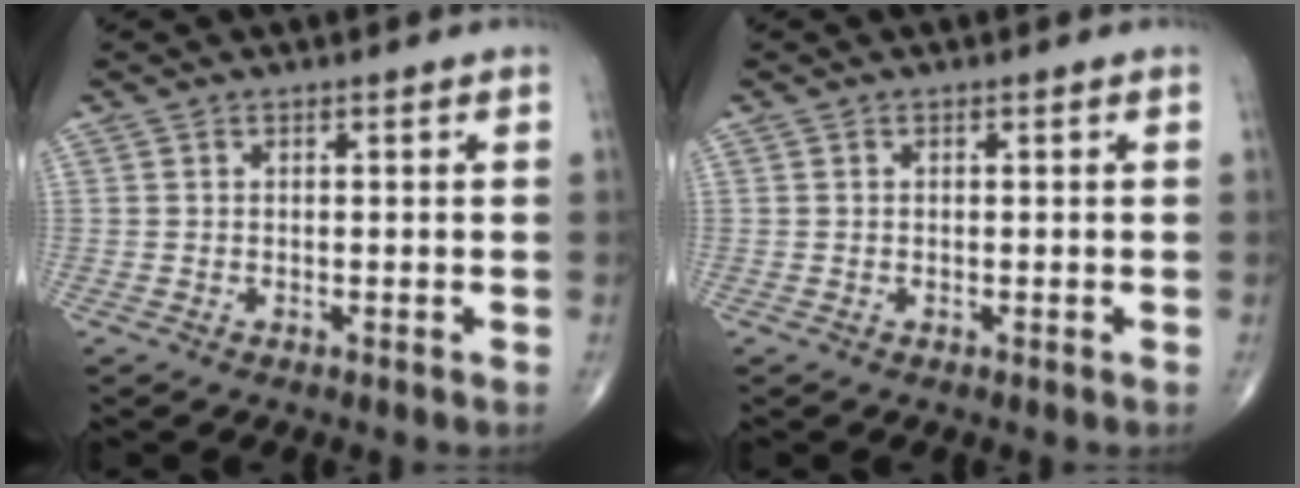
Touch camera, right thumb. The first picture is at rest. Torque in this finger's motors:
{"motor_torque": [0.13, 0.02, 0.42, 0.07, -0.04]}